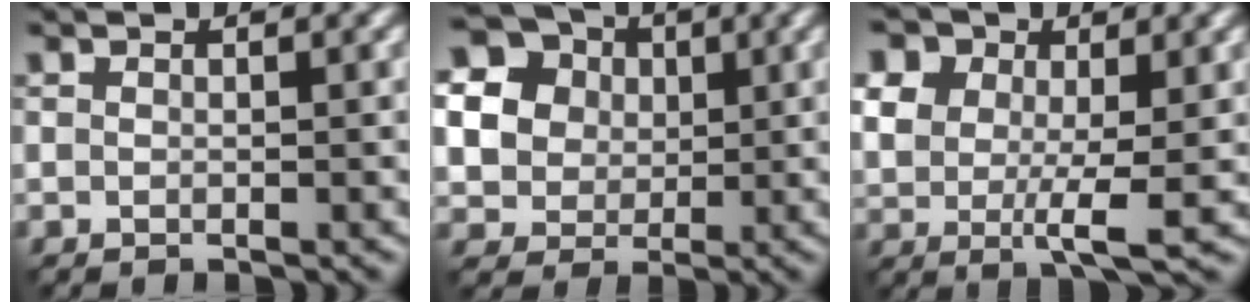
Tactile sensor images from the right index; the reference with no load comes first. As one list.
[{"total": 14.6, "force": [4.4, 12.9, 5.2], "torque": [-0.175, 0.035, 0.082]}, {"total": 5.7, "force": [1.7, 3.4, 4.3], "torque": [-0.110, 0.004, 0.038]}]